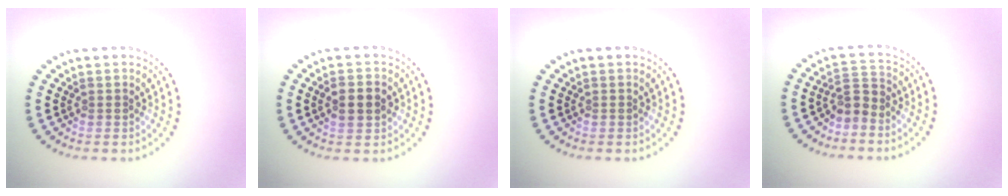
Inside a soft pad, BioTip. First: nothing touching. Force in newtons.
{"total": 2.4, "press": 2.4, "slide": 0.1}
{"total": 0.0}
{"total": 2.1, "press": 1.5, "slide": 1.5}